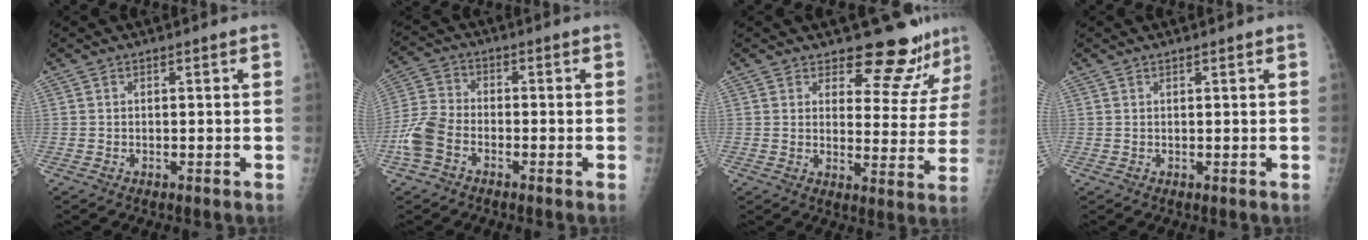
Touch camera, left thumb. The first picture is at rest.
{"total": 7.5, "force": [-3.3, 4.8, 4.7], "torque": [-0.106, 0.017, -0.071]}
{"total": 11.3, "force": [10.4, 3.7, 2.4], "torque": [0.009, -0.090, 0.122]}
{"total": 0.6, "force": [0.5, 0.0, 0.4], "torque": [-0.007, -0.001, 0.009]}